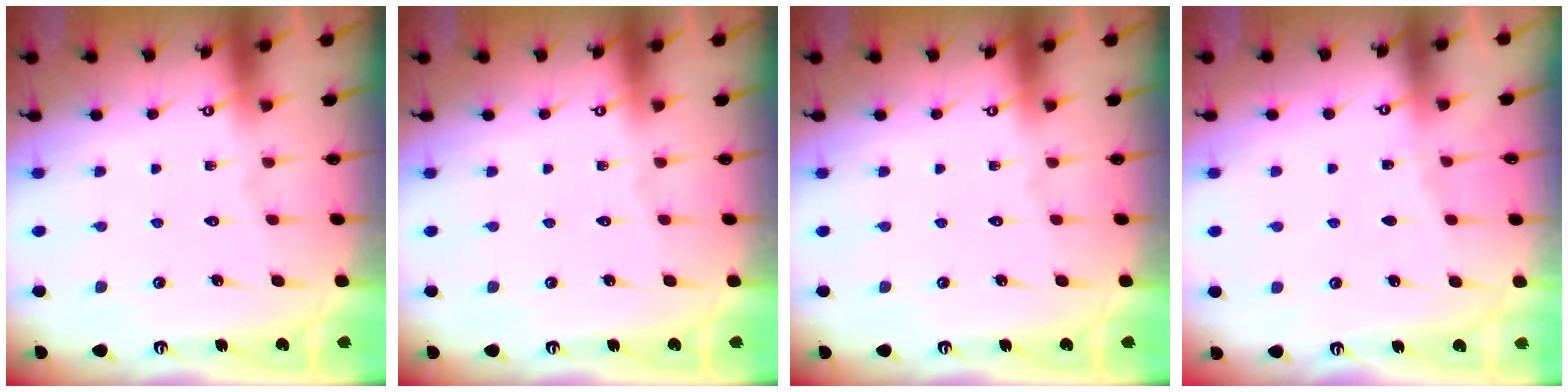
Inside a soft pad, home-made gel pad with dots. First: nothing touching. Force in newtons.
{"total": 0.0}
{"total": 0.0}
{"total": 2.6, "press": 2.6, "slide": 0.4}